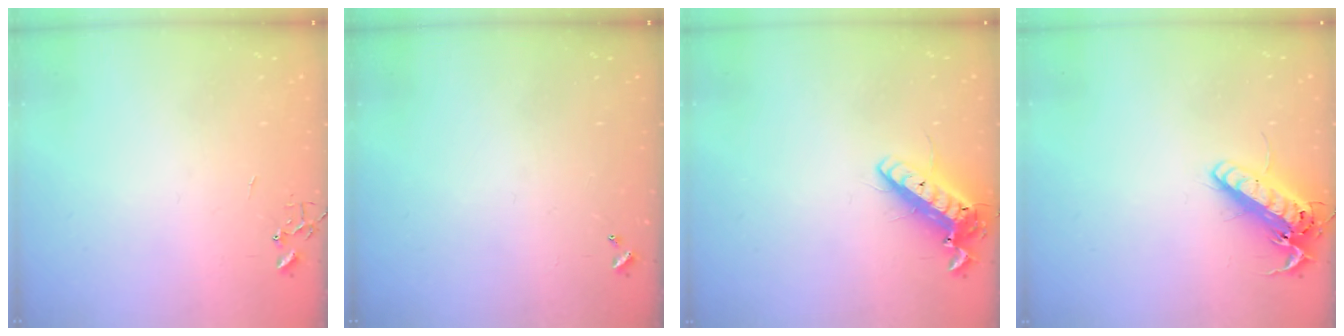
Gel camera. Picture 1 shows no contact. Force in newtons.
{"total": 0.0}
{"total": 14.7, "press": 14.4, "slide": 2.9}
{"total": 16.4, "press": 16.2, "slide": 2.7}